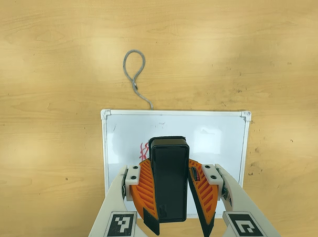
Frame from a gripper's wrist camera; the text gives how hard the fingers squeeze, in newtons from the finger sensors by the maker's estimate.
{"total": 9.6, "left": 9.7, "right": 9.5}